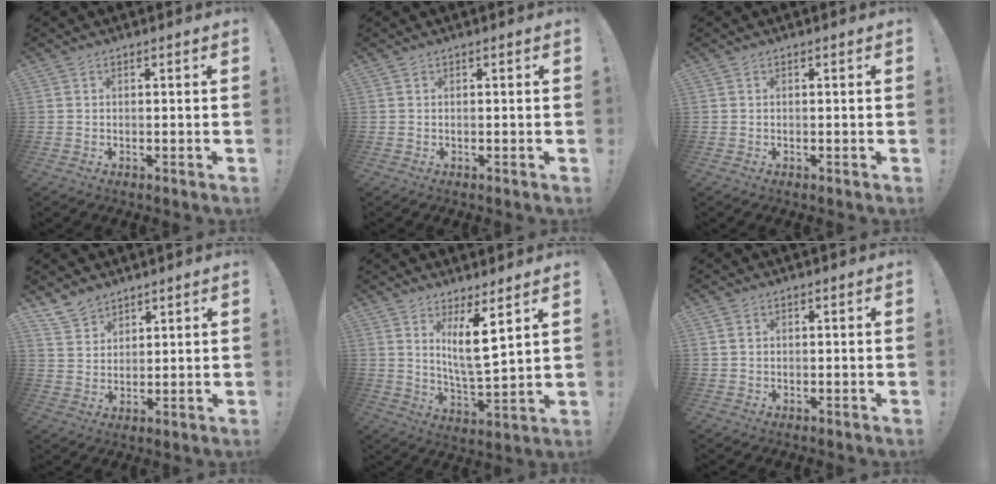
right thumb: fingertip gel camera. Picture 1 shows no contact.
{"total": 0.0}
{"total": 0.0}
{"total": 6.9, "force": [5.7, 3.7, 1.1], "torque": [-0.027, -0.036, 0.113]}
{"total": 10.7, "force": [5.0, 1.9, 9.3], "torque": [-0.158, -0.035, 0.082]}
{"total": 0.9, "force": [0.4, 0.7, 0.5], "torque": [-0.005, 0.000, 0.007]}